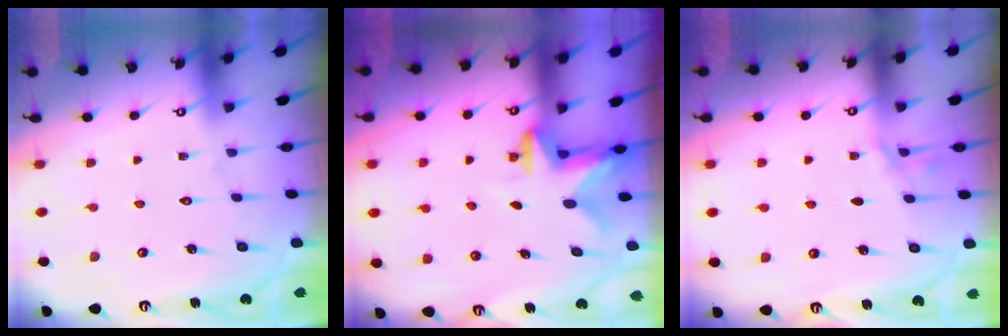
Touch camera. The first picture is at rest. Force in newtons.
{"total": 2.7, "press": 2.6, "slide": 0.6}
{"total": 3.5, "press": 2.7, "slide": 2.2}